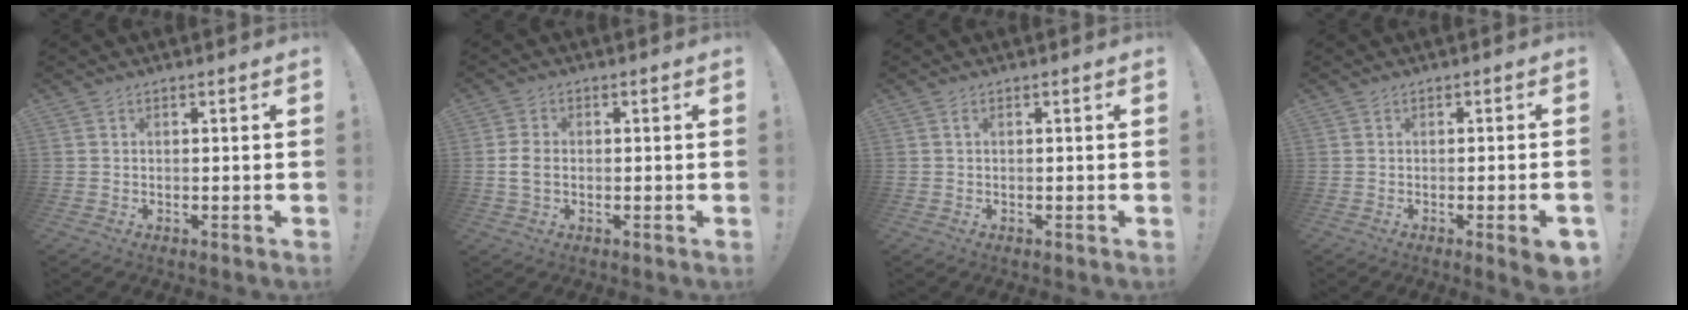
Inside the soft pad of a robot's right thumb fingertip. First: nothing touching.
{"total": 4.8, "force": [-0.3, 3.3, 3.4], "torque": [-0.063, 0.006, -0.006]}
{"total": 0.6, "force": [0.1, 0.1, 0.6], "torque": [-0.016, 0.003, 0.002]}
{"total": 5.1, "force": [-1.4, 0.2, 4.9], "torque": [-0.078, -0.001, -0.016]}